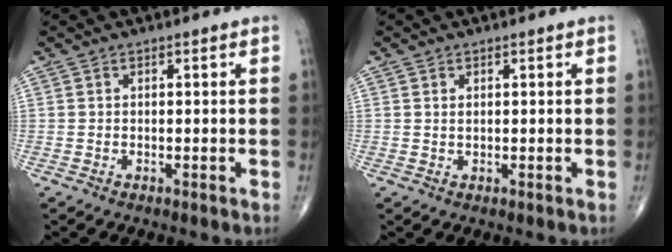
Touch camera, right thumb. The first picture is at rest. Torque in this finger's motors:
{"motor_torque": [-0.14, -0.32, -0.04, 0.37, -0.05]}